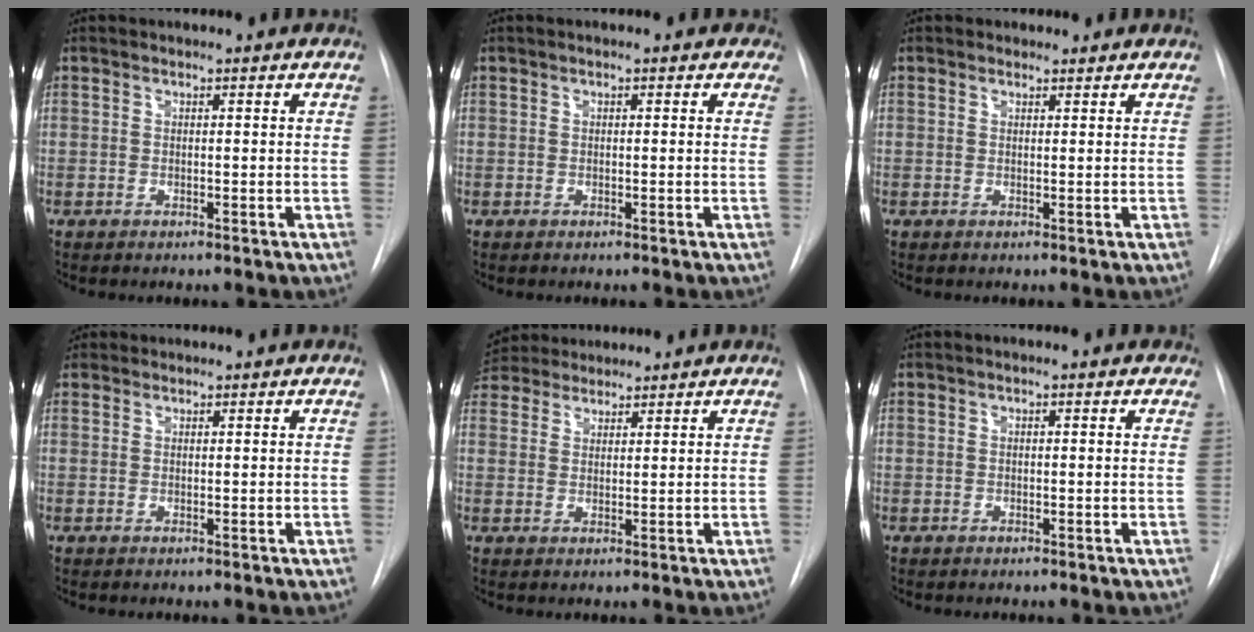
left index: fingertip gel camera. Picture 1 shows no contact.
{"total": 1.4, "force": [0.8, 1.0, 0.6], "torque": [0.002, 0.004, 0.002]}
{"total": 1.1, "force": [0.8, 0.7, -0.1], "torque": [0.007, 0.002, 0.008]}
{"total": 1.6, "force": [1.3, 1.0, -0.2], "torque": [0.007, 0.014, 0.021]}
{"total": 7.3, "force": [6.7, 2.3, 1.7], "torque": [-0.037, 0.039, 0.122]}
{"total": 1.0, "force": [0.6, 0.6, 0.6], "torque": [-0.012, 0.006, 0.003]}